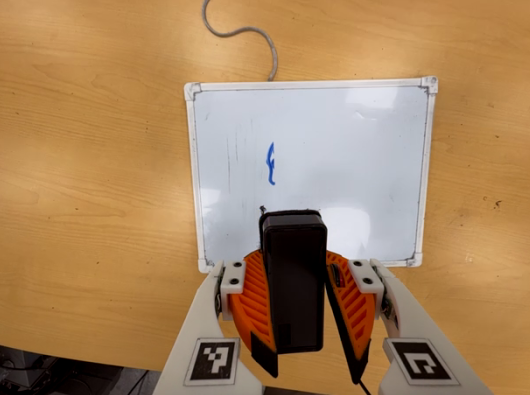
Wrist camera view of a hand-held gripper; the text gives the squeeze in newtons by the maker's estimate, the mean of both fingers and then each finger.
{"total": 9.1, "left": 9.4, "right": 8.7}